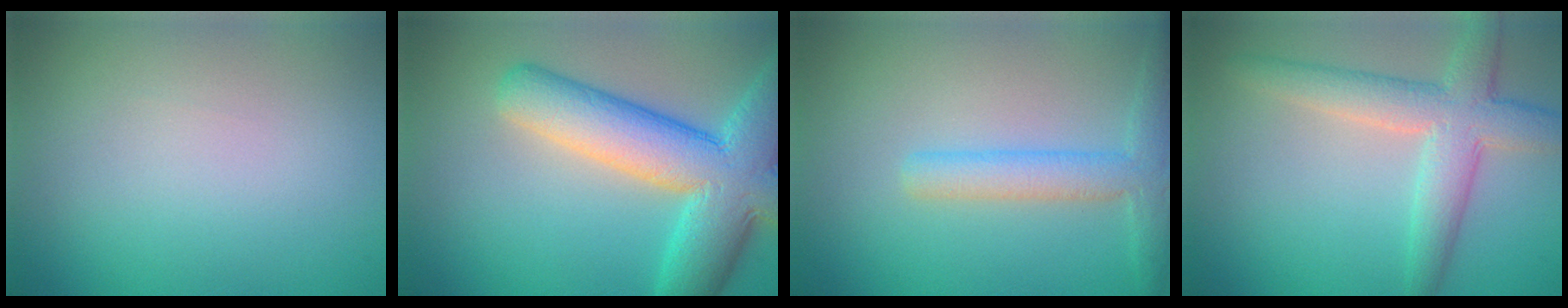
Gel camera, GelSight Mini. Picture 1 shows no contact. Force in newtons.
{"total": 10.7, "press": 10.7, "slide": 0.6}
{"total": 3.5, "press": 3.5, "slide": 0.2}
{"total": 5.3, "press": 5.3, "slide": 0.2}